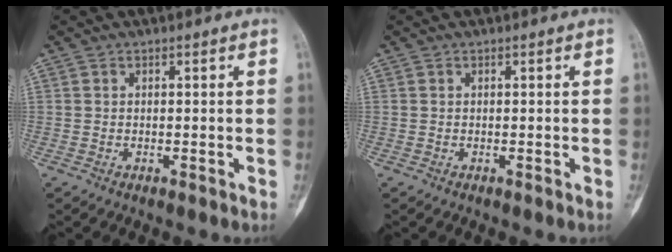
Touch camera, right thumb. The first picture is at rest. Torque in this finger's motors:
{"motor_torque": [0.13, 0.07, -0.03, -0.03, 0.03]}